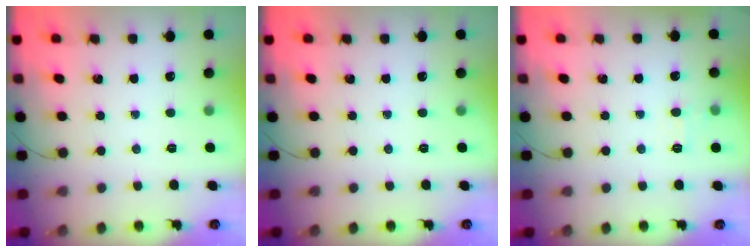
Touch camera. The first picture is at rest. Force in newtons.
{"total": 0.0}
{"total": 5.6, "press": 5.3, "slide": 1.8}